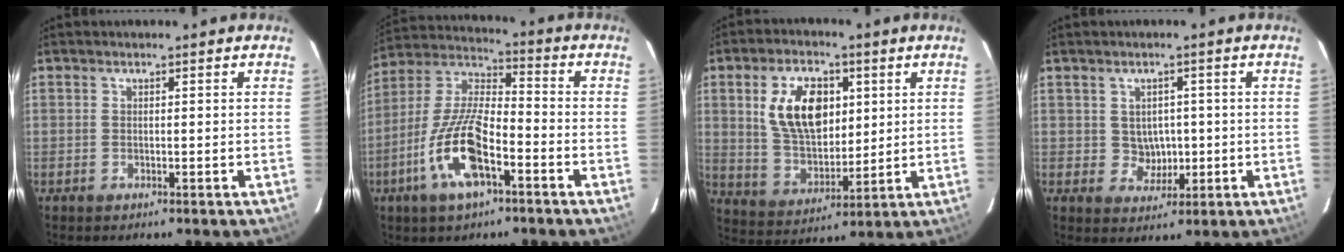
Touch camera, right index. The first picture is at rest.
{"total": 15.0, "force": [-6.7, 5.1, 12.4], "torque": [-0.264, -0.007, -0.133]}
{"total": 13.8, "force": [3.9, 8.2, 10.4], "torque": [-0.195, 0.014, 0.085]}
{"total": 7.7, "force": [0.1, 7.1, 2.9], "torque": [-0.059, 0.008, 0.021]}